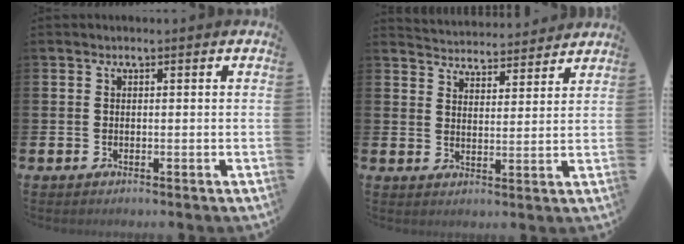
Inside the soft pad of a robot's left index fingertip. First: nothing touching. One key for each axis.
{"total": 4.4, "fx": 4.3, "fy": 0.5, "fz": -0.5, "tx": -0.009, "ty": -0.034, "tz": 0.076}